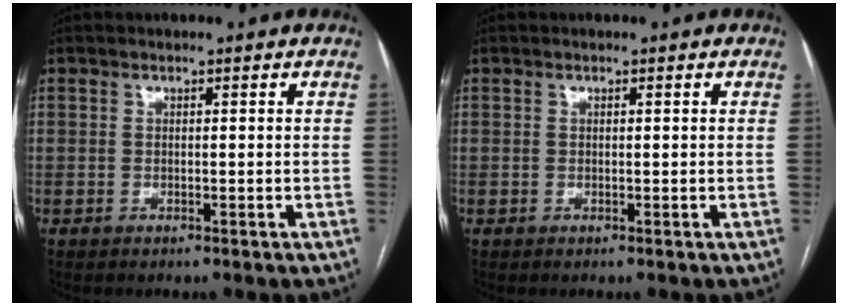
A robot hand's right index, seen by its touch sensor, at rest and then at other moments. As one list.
[{"total": 0.0}]